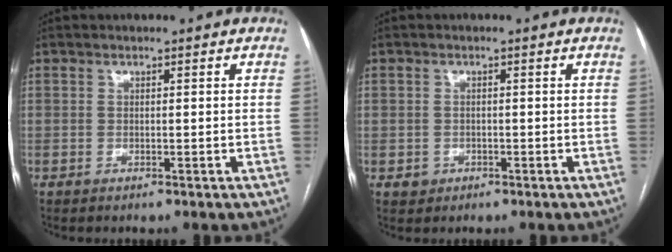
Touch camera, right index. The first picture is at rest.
{"total": 2.0, "force": [-0.5, 1.9, 0.2], "torque": [0.004, 0.007, -0.003]}